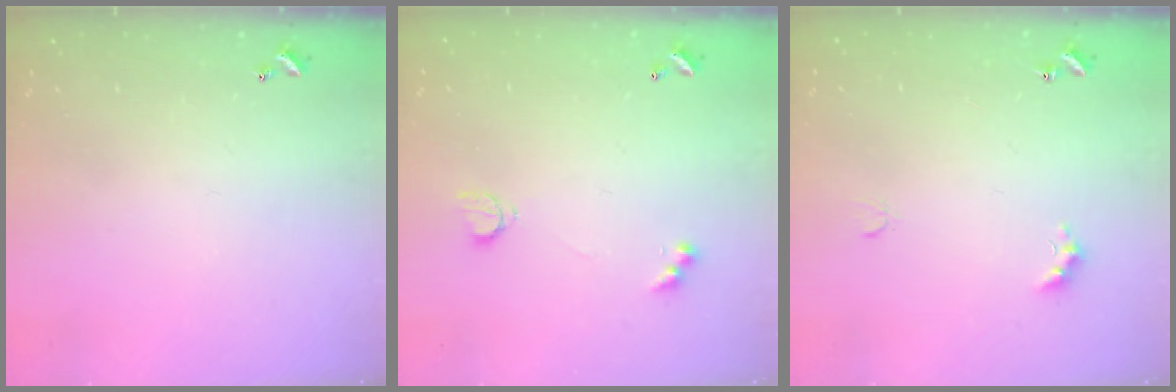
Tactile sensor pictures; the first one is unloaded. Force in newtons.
{"total": 4.1, "press": 4.0, "slide": 0.7}
{"total": 2.8, "press": 2.7, "slide": 0.6}